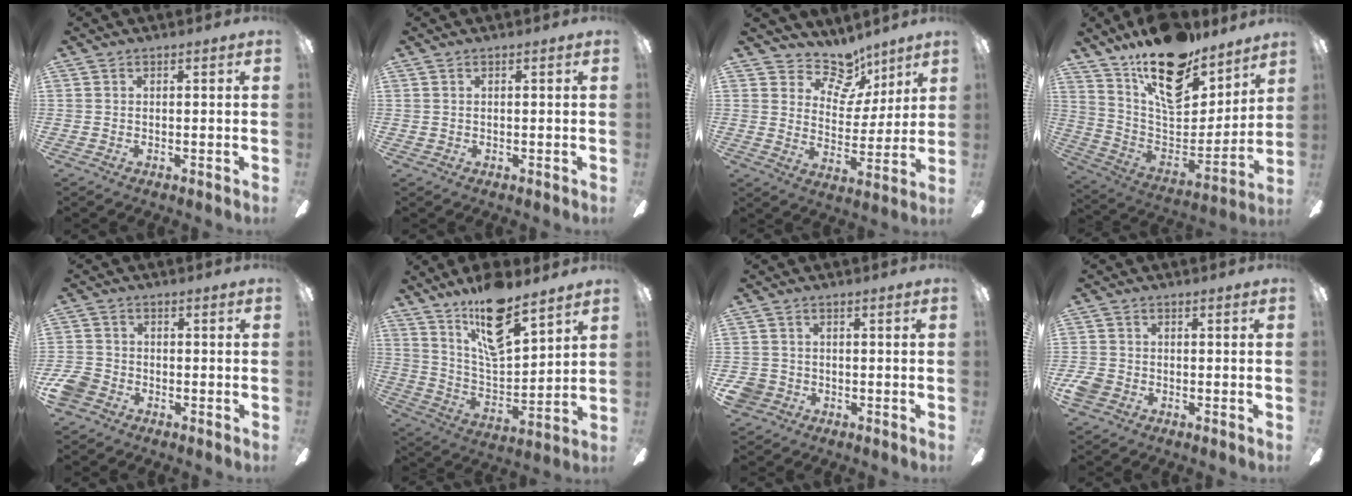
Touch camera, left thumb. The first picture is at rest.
{"total": 0.5, "force": [0.1, 0.5, 0.1], "torque": [-0.003, 0.005, 0.001]}
{"total": 12.0, "force": [8.8, 6.8, 4.4], "torque": [-0.067, -0.063, 0.164]}
{"total": 22.6, "force": [15.4, 10.6, 12.7], "torque": [-0.197, -0.097, 0.270]}
{"total": 5.6, "force": [-2.8, 4.3, 2.2], "torque": [-0.060, 0.015, -0.056]}
{"total": 18.0, "force": [12.8, 6.5, 10.8], "torque": [-0.191, -0.071, 0.220]}
{"total": 4.3, "force": [-1.6, 3.9, 1.1], "torque": [-0.041, 0.009, -0.031]}
{"total": 4.1, "force": [-1.9, 3.2, 1.9], "torque": [-0.047, 0.007, -0.037]}